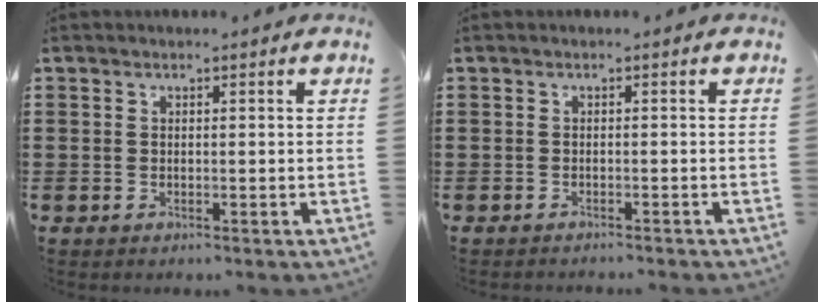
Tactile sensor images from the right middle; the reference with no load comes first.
{"total": 0.6, "force": [-0.6, -0.1, 0.1], "torque": [-0.004, -0.001, -0.012]}